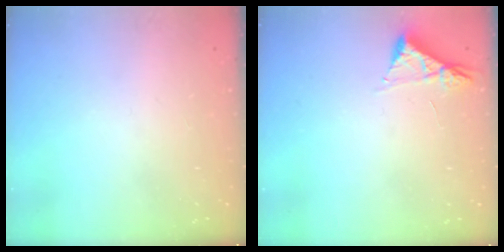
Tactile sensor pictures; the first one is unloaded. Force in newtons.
{"total": 4.5, "press": 4.4, "slide": 0.5}